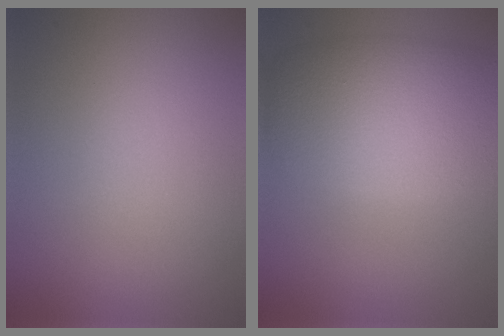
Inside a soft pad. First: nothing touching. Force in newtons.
{"total": 8.3, "press": 8.3, "slide": 0.2}